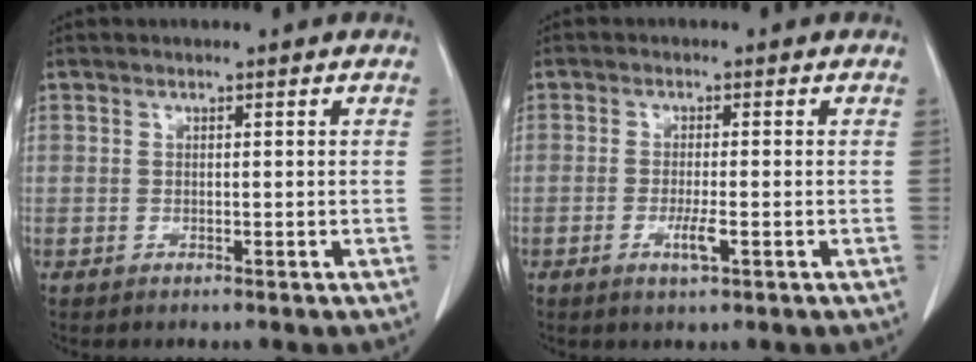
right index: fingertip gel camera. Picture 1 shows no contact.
{"total": 3.0, "force": [-1.1, 0.3, 2.8], "torque": [-0.053, -0.004, -0.017]}